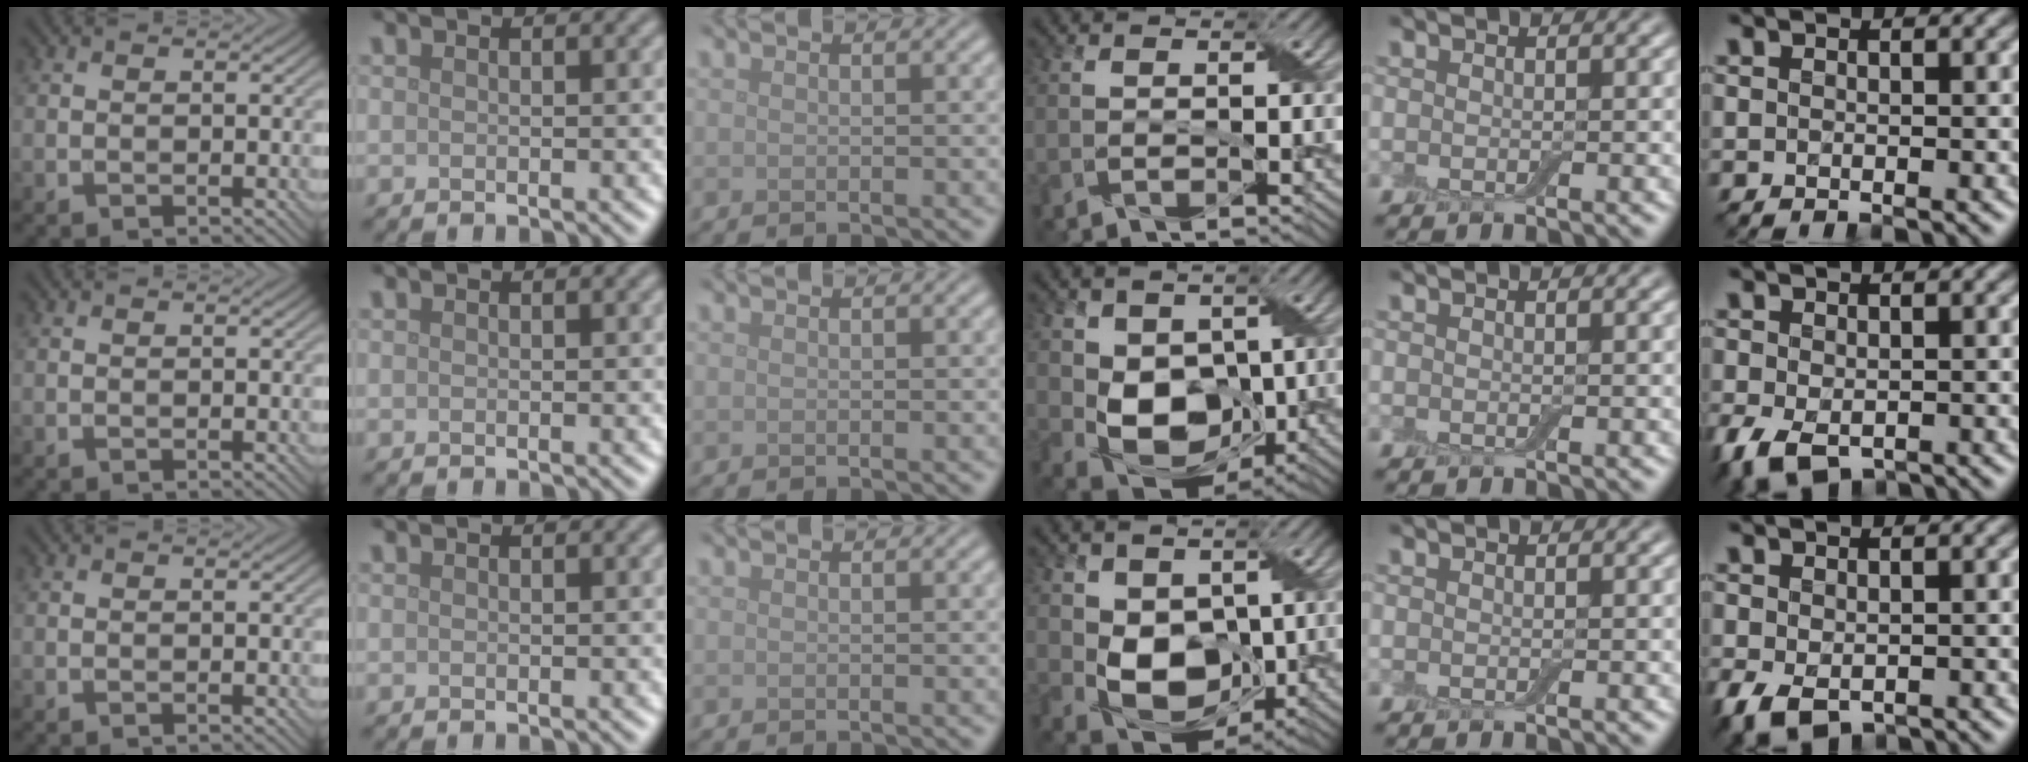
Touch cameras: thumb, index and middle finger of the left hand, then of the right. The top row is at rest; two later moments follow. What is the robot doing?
{"motion": "wrap", "object": "adhesive wrap"}